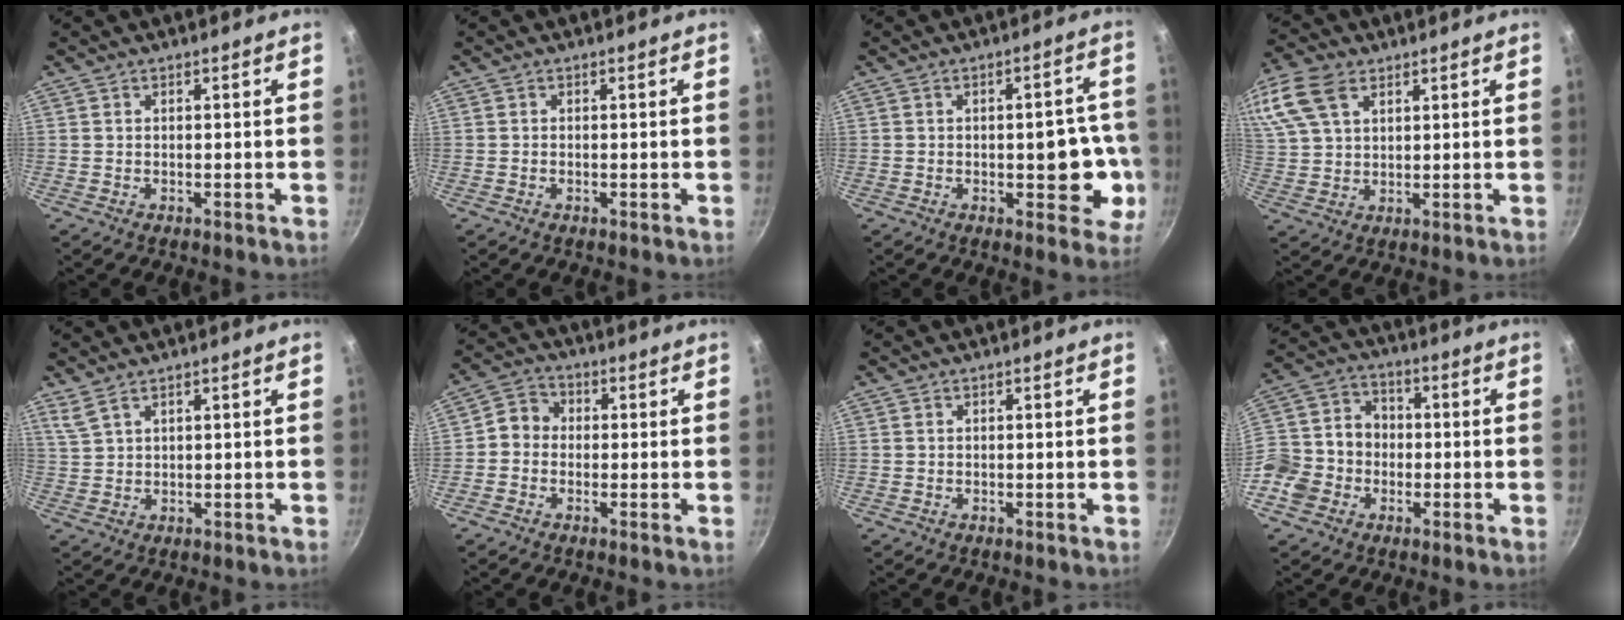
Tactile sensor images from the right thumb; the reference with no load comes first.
{"total": 0.5, "force": [-0.2, 0.3, 0.4], "torque": [-0.006, 0.003, -0.005]}
{"total": 11.0, "force": [-2.1, 5.4, 9.4], "torque": [-0.067, 0.012, -0.028]}
{"total": 15.6, "force": [7.7, 10.0, 9.3], "torque": [-0.216, 0.024, 0.153]}
{"total": 2.9, "force": [2.2, 1.0, 1.7], "torque": [-0.038, -0.007, 0.053]}
{"total": 4.6, "force": [-0.6, 4.1, 2.1], "torque": [-0.016, 0.016, -0.031]}
{"total": 0.0}
{"total": 13.0, "force": [-3.6, 11.0, 6.1], "torque": [-0.094, 0.041, -0.079]}